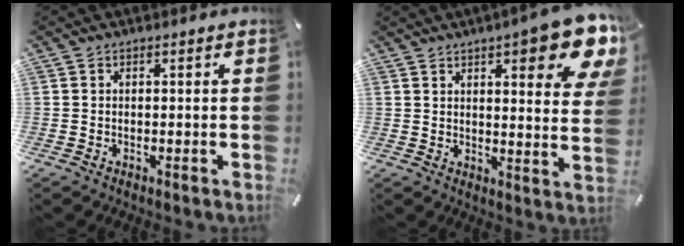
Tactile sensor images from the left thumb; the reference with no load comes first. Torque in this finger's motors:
{"motor_torque": [3.00, 2.01, 1.43, -1.34, 0.14]}